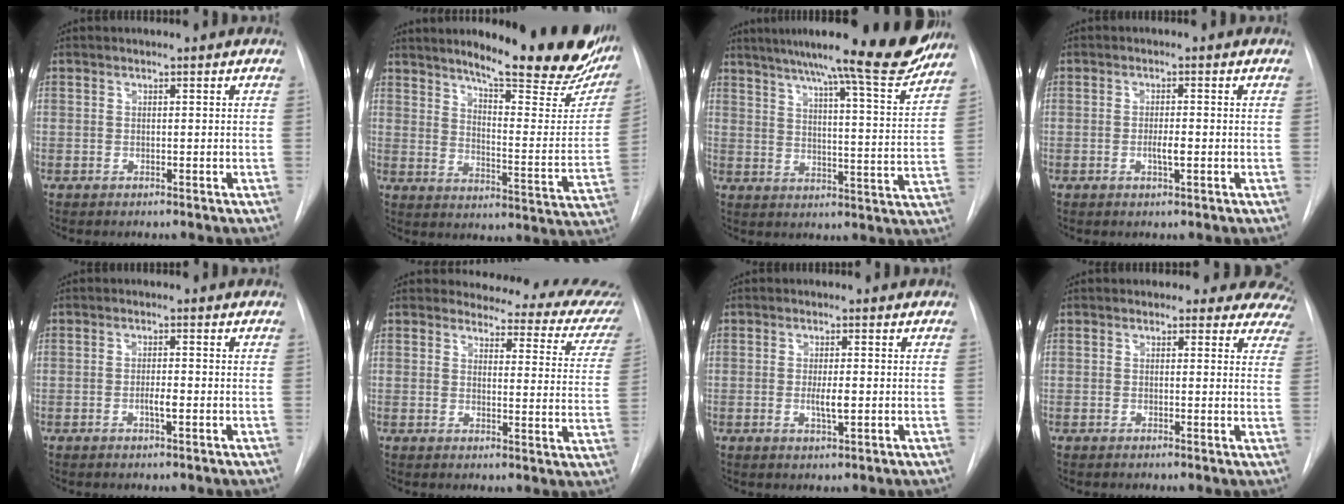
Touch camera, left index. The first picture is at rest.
{"total": 23.2, "force": [18.4, 3.9, 13.6], "torque": [-0.184, -0.052, 0.235]}
{"total": 19.0, "force": [16.4, 0.3, 9.6], "torque": [-0.131, -0.030, 0.215]}
{"total": 2.2, "force": [-0.6, 0.4, 2.1], "torque": [-0.039, 0.000, -0.010]}
{"total": 1.9, "force": [-0.6, 0.3, 1.8], "torque": [-0.033, 0.000, -0.012]}
{"total": 16.6, "force": [15.6, 4.3, 3.8], "torque": [-0.008, -0.073, 0.139]}
{"total": 2.9, "force": [-0.3, 0.6, 2.8], "torque": [-0.053, -0.003, -0.005]}
{"total": 10.1, "force": [9.0, 4.5, 1.1], "torque": [0.034, -0.016, 0.060]}